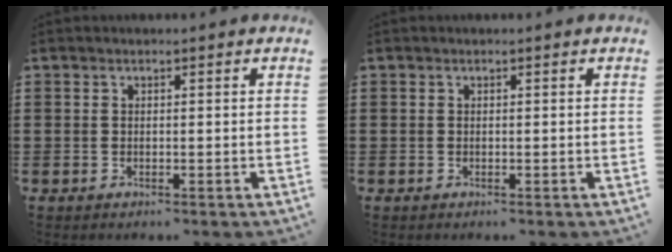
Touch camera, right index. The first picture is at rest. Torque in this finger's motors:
{"motor_torque": [0.20, -0.13, 0.00, 0.00]}